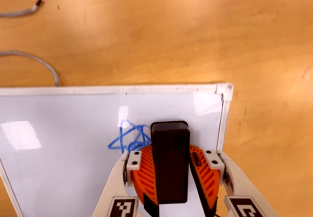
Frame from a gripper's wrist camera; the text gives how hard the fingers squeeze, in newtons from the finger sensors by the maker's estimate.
{"total": 11.6, "left": 13.6, "right": 9.7}